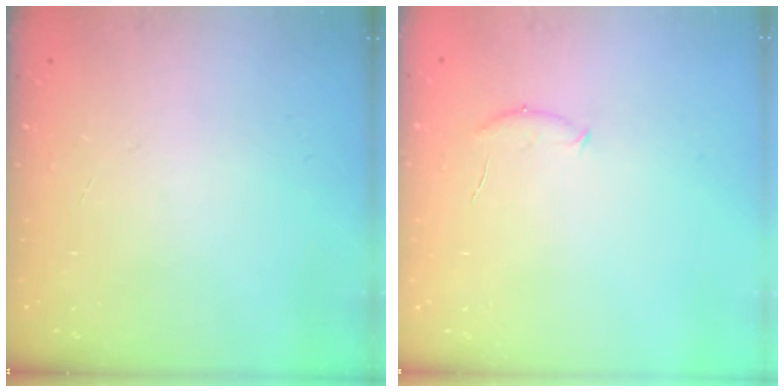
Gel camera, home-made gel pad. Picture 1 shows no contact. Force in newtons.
{"total": 6.1, "press": 6.0, "slide": 1.1}